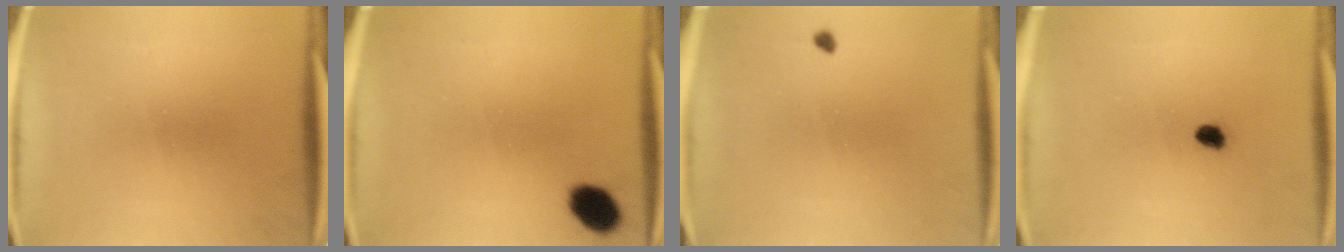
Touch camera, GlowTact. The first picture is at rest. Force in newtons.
{"total": 6.2}
{"total": 0.7}
{"total": 3.0}